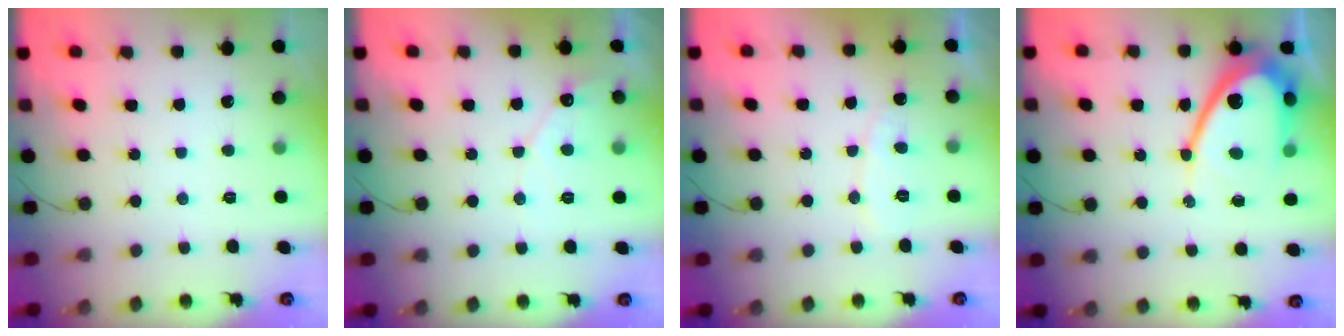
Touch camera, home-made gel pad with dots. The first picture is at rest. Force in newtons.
{"total": 5.5, "press": 5.5, "slide": 0.3}
{"total": 5.5, "press": 5.5, "slide": 0.2}
{"total": 15.0, "press": 15.0, "slide": 0.9}